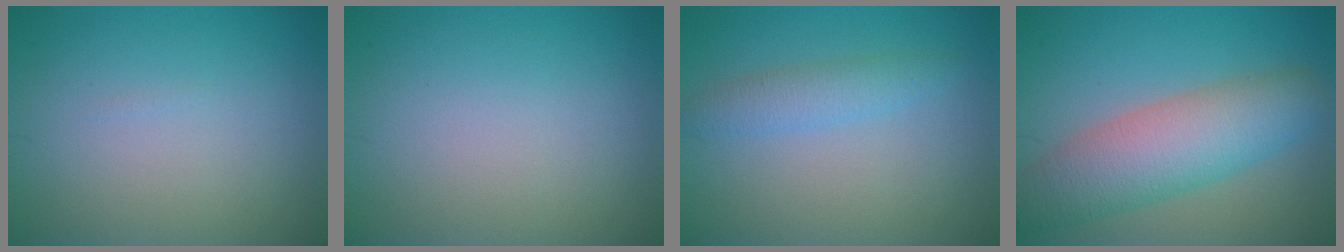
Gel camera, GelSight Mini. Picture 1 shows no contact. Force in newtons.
{"total": 0.0}
{"total": 2.3, "press": 2.3, "slide": 0.1}
{"total": 7.3, "press": 7.3, "slide": 0.3}